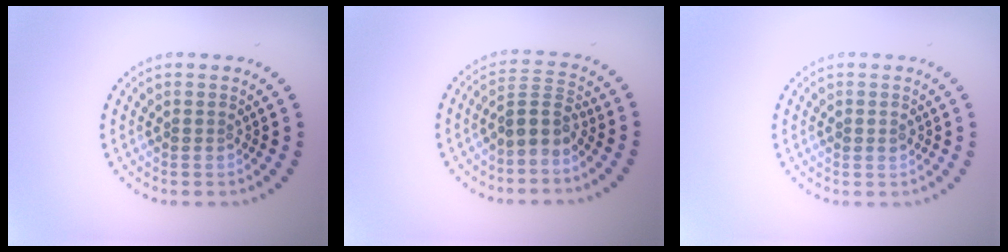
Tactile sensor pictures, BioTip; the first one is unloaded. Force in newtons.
{"total": 2.8, "press": 2.1, "slide": 1.8}
{"total": 1.1, "press": 1.0, "slide": 0.2}